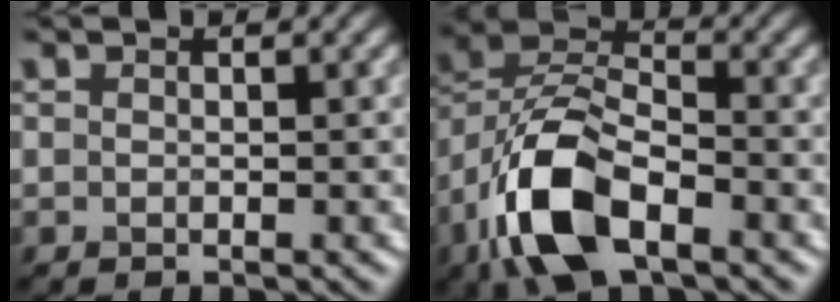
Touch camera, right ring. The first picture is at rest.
{"total": 9.6, "force": [-4.6, 4.5, 7.0], "torque": [-0.147, 0.007, -0.099]}